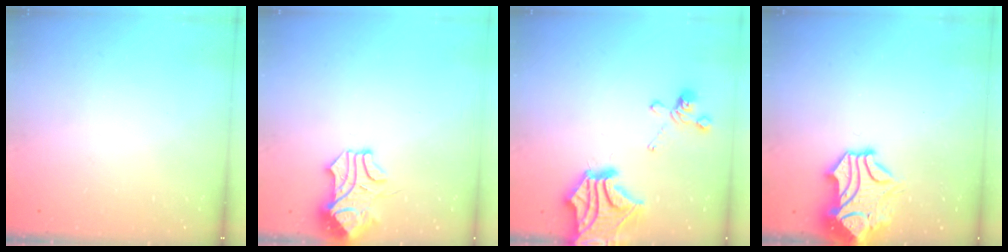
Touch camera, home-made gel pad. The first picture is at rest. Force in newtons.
{"total": 1.1, "press": 0.5, "slide": 1.0}
{"total": 7.2, "press": 6.1, "slide": 3.7}
{"total": 2.4, "press": 2.0, "slide": 1.3}